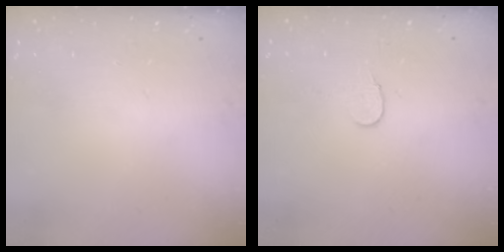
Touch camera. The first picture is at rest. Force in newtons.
{"total": 5.0, "press": 5.0, "slide": 0.4}